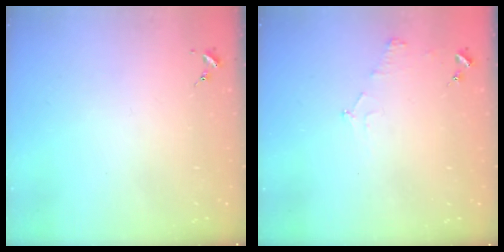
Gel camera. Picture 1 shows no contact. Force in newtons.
{"total": 5.9, "press": 5.9, "slide": 0.7}